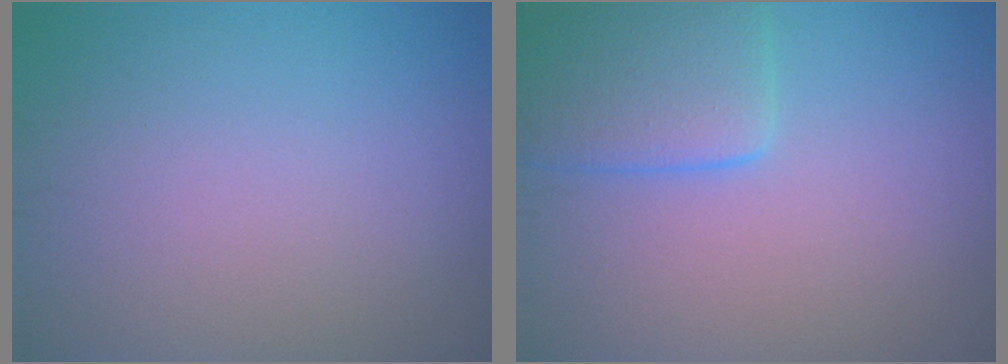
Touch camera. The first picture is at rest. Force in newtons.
{"total": 4.7, "press": 4.7, "slide": 0.3}